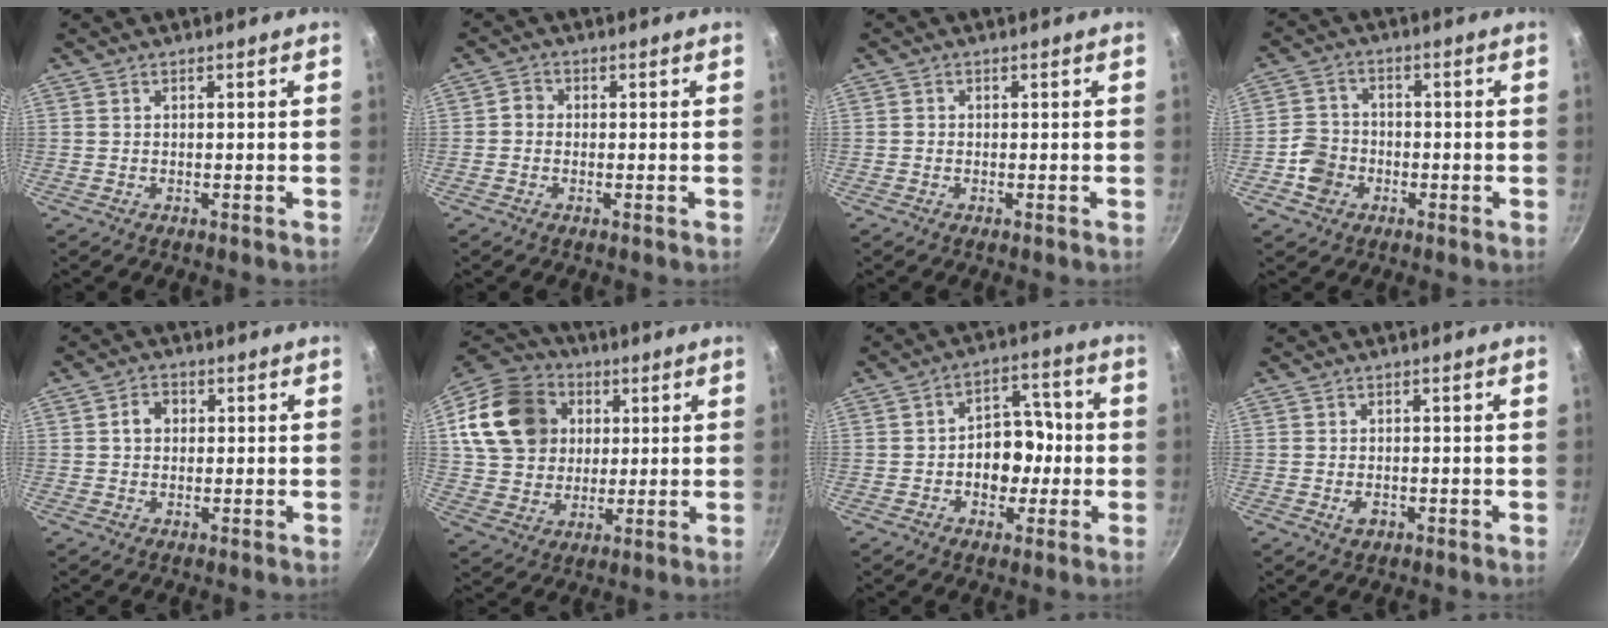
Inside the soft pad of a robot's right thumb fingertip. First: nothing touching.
{"total": 1.9, "force": [-0.3, 1.7, 0.8], "torque": [-0.010, 0.009, -0.012]}
{"total": 0.5, "force": [-0.2, 0.4, 0.1], "torque": [-0.002, 0.002, -0.007]}
{"total": 6.1, "force": [-2.2, 5.2, 2.2], "torque": [-0.023, 0.024, -0.049]}
{"total": 3.5, "force": [0.5, 2.9, 2.0], "torque": [-0.015, 0.008, 0.004]}
{"total": 19.9, "force": [5.2, 16.4, 10.2], "torque": [-0.175, 0.019, 0.097]}
{"total": 9.9, "force": [-1.3, 7.4, 6.4], "torque": [-0.033, 0.026, -0.027]}
{"total": 2.1, "force": [-0.7, 1.4, 1.4], "torque": [-0.021, 0.003, -0.010]}